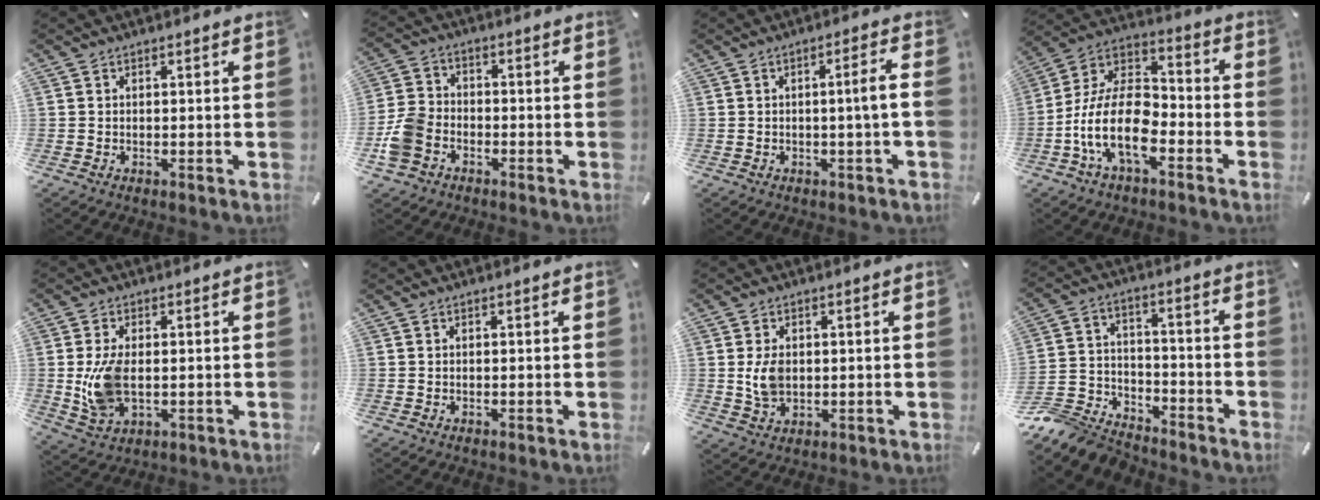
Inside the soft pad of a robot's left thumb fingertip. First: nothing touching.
{"total": 8.6, "force": [-3.8, 6.5, 4.2], "torque": [-0.096, 0.023, -0.070]}
{"total": 5.2, "force": [-0.1, 0.0, 5.2], "torque": [-0.093, -0.003, -0.007]}
{"total": 16.6, "force": [-7.1, 8.9, 12.0], "torque": [-0.259, 0.028, -0.128]}
{"total": 9.2, "force": [0.3, 5.2, 7.6], "torque": [-0.159, -0.012, 0.002]}
{"total": 0.0}
{"total": 6.1, "force": [0.7, 4.2, 4.3], "torque": [-0.097, -0.005, 0.010]}
{"total": 10.5, "force": [-8.8, 5.2, 2.3], "torque": [-0.046, 0.046, -0.170]}